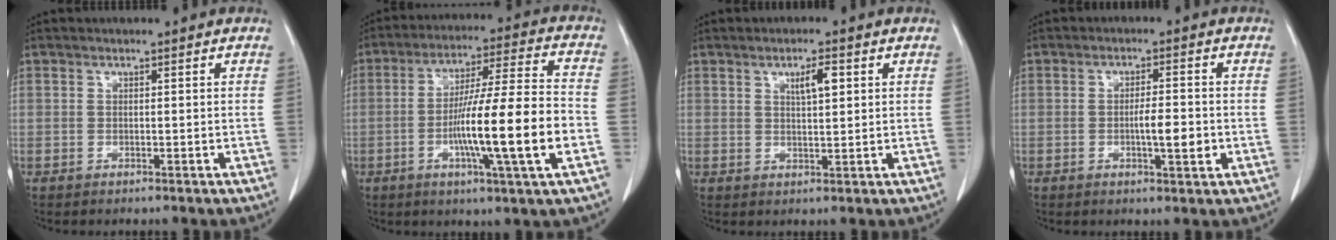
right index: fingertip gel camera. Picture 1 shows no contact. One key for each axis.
{"total": 16.6, "fx": -4.1, "fy": -0.2, "fz": 16.1, "tx": -0.277, "ty": -0.004, "tz": -0.073}
{"total": 3.5, "fx": 1.5, "fy": 0.8, "fz": 3.1, "tx": -0.052, "ty": -0.001, "tz": 0.025}
{"total": 4.8, "fx": -1.0, "fy": 0.8, "fz": 4.7, "tx": -0.078, "ty": -0.002, "tz": -0.013}